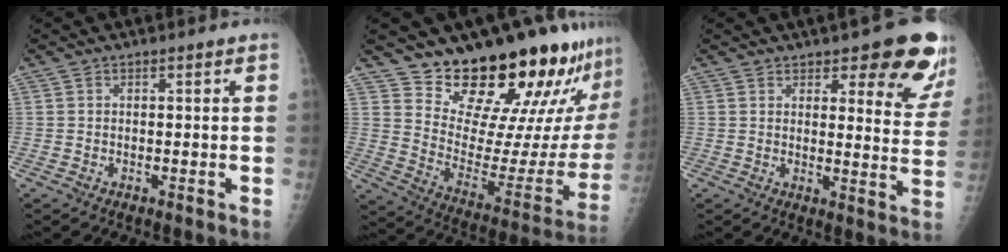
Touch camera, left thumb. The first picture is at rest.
{"total": 24.8, "force": [22.0, 6.8, 9.2], "torque": [-0.091, -0.187, 0.301]}
{"total": 12.3, "force": [8.2, 4.2, 8.1], "torque": [-0.049, -0.052, 0.092]}